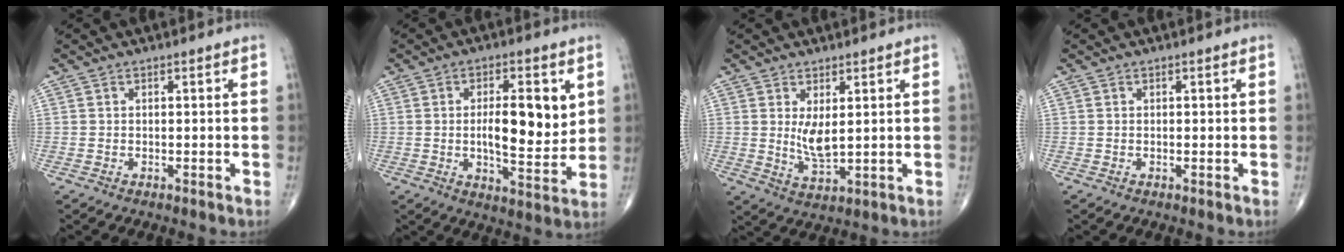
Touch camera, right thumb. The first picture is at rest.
{"total": 12.1, "force": [2.1, 4.6, 11.0], "torque": [-0.150, -0.021, 0.038]}
{"total": 5.1, "force": [1.1, 2.0, 4.5], "torque": [-0.080, -0.021, 0.030]}
{"total": 0.0}